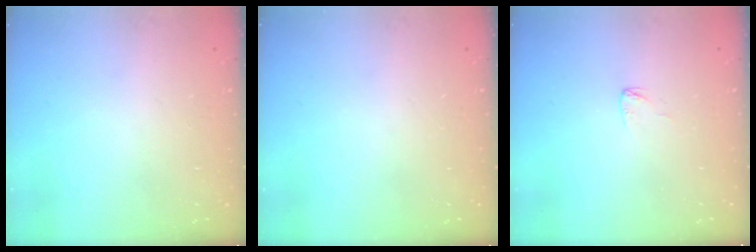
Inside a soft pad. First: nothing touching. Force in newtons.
{"total": 0.0}
{"total": 2.9, "press": 2.9, "slide": 0.2}